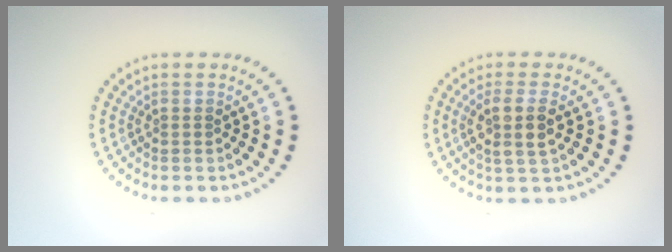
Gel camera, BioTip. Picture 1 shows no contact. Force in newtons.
{"total": 2.9, "press": 2.6, "slide": 1.3}